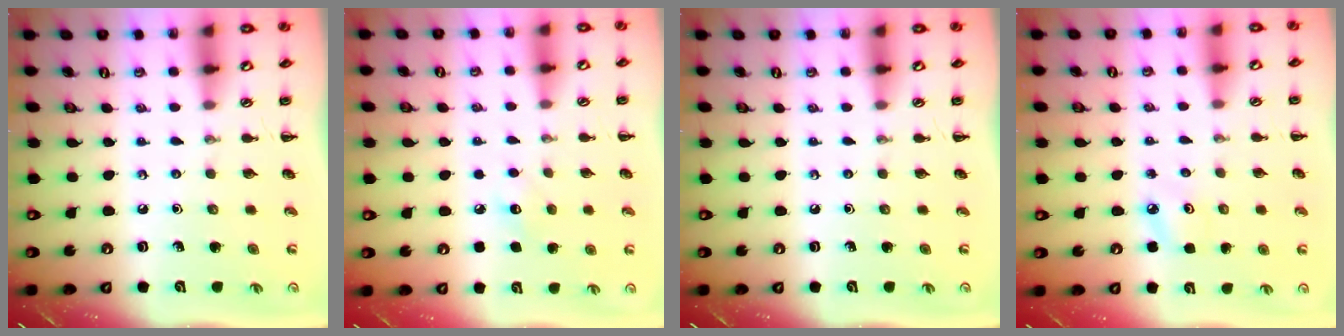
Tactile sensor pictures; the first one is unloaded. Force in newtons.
{"total": 5.8, "press": 5.7, "slide": 1.3}
{"total": 0.0}
{"total": 5.5, "press": 5.2, "slide": 1.8}